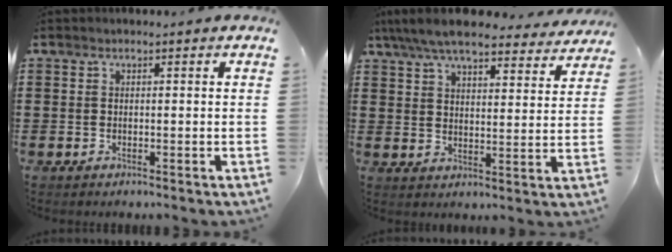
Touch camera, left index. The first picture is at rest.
{"total": 7.7, "force": [7.0, 1.0, 3.1], "torque": [-0.086, -0.028, 0.125]}